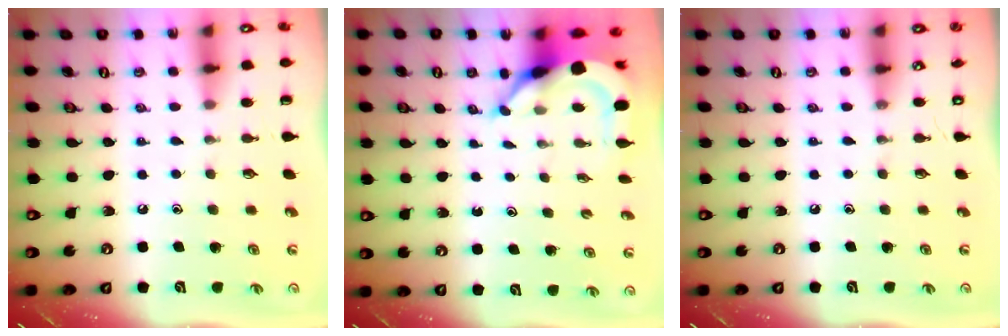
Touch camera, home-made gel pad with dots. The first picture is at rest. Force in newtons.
{"total": 5.9, "press": 5.9, "slide": 0.7}
{"total": 0.0}